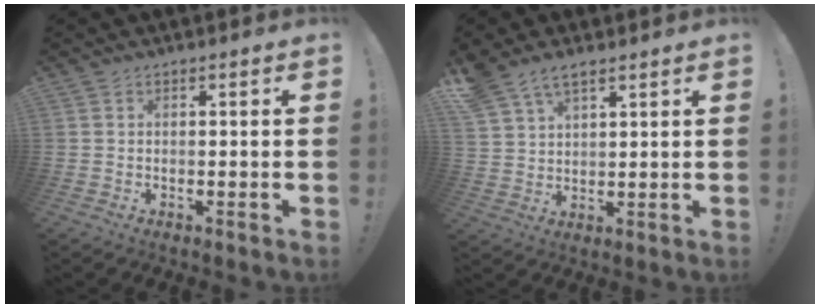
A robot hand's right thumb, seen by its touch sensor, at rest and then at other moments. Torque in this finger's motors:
{"motor_torque": [0.64, 1.90, 0.12, 0.23, 0.06]}